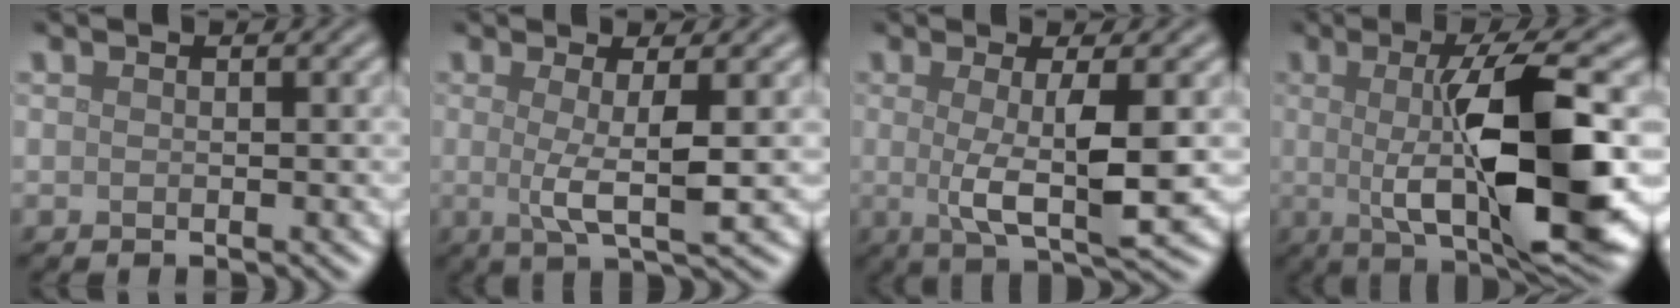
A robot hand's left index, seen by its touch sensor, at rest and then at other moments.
{"total": 3.8, "force": [0.2, 0.7, 3.7], "torque": [-0.063, -0.006, -0.001]}
{"total": 5.4, "force": [0.1, 1.1, 5.3], "torque": [-0.088, -0.007, 0.000]}
{"total": 11.6, "force": [0.2, 2.9, 11.2], "torque": [-0.169, -0.006, 0.005]}